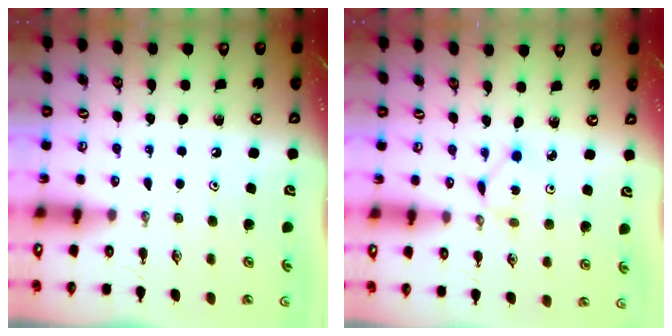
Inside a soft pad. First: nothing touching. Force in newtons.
{"total": 1.5, "press": 1.5, "slide": 0.2}